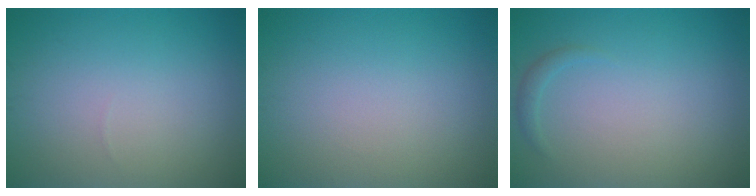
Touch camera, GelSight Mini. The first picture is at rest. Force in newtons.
{"total": 0.0}
{"total": 0.8, "press": 0.8, "slide": 0.0}